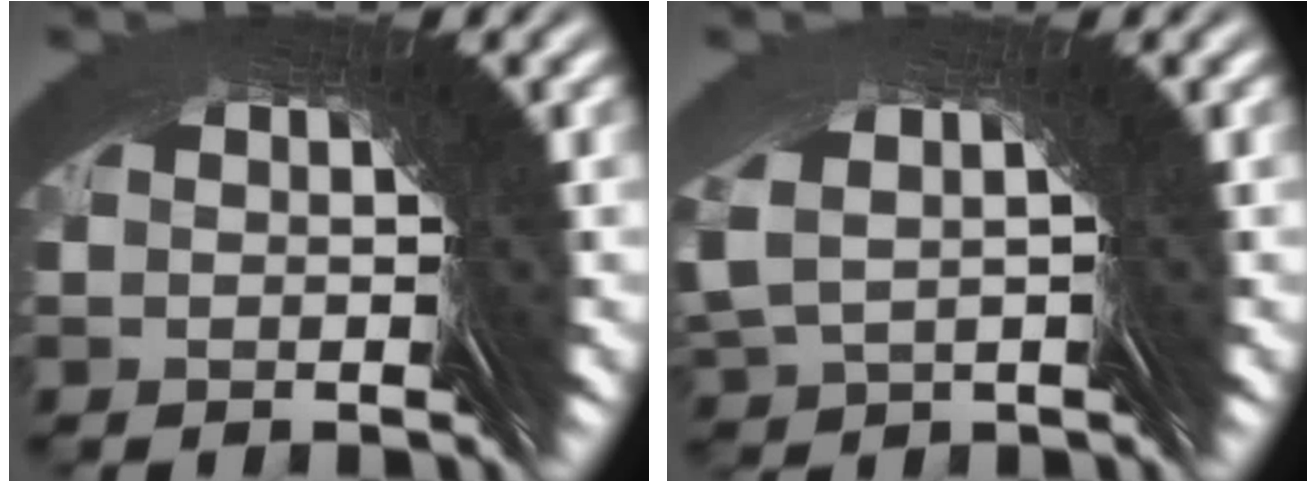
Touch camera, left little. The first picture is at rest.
{"total": 2.7, "force": [2.4, -0.3, 1.1], "torque": [-0.028, 0.020, 0.034]}